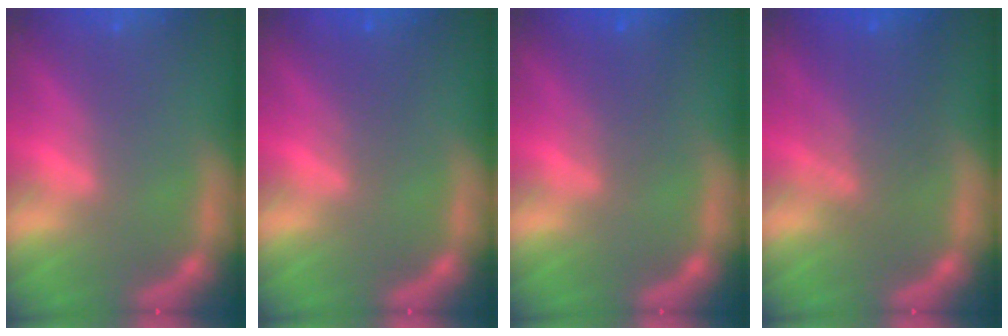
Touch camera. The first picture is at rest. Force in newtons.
{"total": 2.0}
{"total": 2.5}
{"total": 5.5}